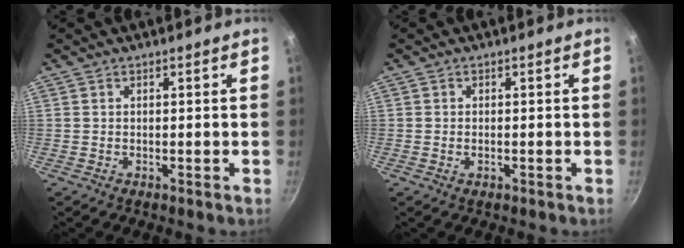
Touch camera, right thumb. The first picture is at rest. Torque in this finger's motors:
{"motor_torque": [-0.57, -0.25, -0.38, 0.26, -0.02]}